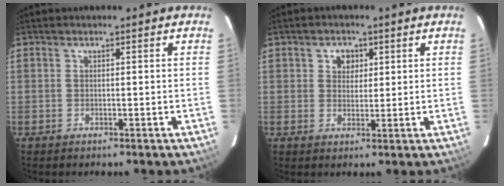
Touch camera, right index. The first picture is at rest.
{"total": 3.5, "force": [1.3, 3.0, 1.3], "torque": [-0.014, 0.008, 0.024]}